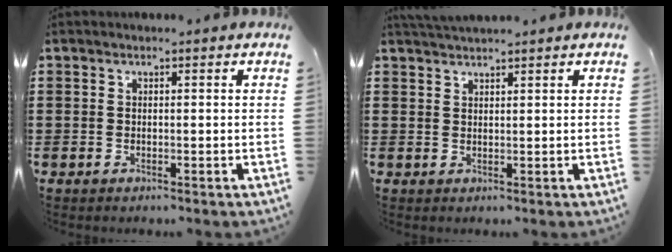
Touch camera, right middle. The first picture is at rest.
{"total": 1.9, "force": [1.9, 0.3, 0.3], "torque": [-0.010, 0.003, 0.036]}